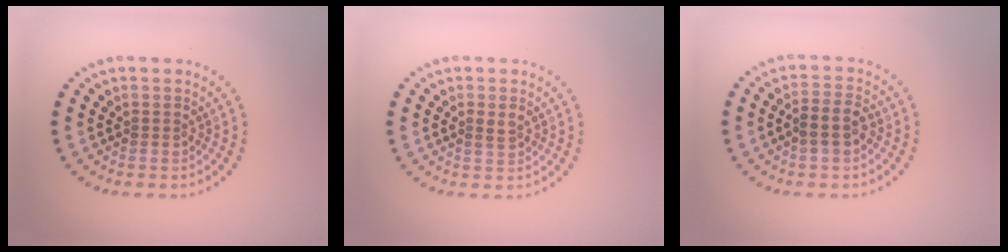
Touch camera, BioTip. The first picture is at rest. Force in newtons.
{"total": 1.1, "press": 1.0, "slide": 0.3}
{"total": 2.6, "press": 2.4, "slide": 1.0}